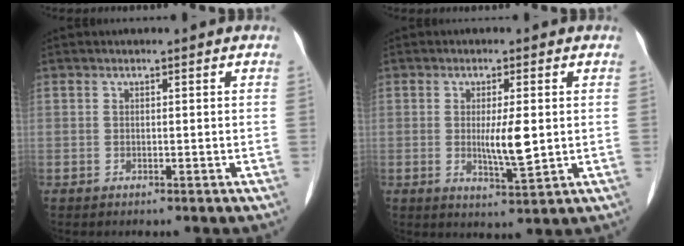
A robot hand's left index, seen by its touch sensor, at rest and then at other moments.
{"total": 5.1, "force": [0.2, 0.9, 5.0], "torque": [-0.088, -0.009, 0.006]}